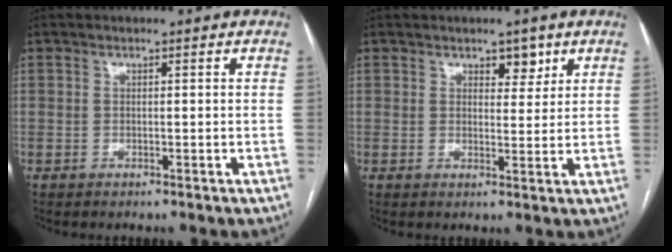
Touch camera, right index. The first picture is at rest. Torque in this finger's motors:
{"motor_torque": [0.09, 0.08, 0.02, 0.02]}